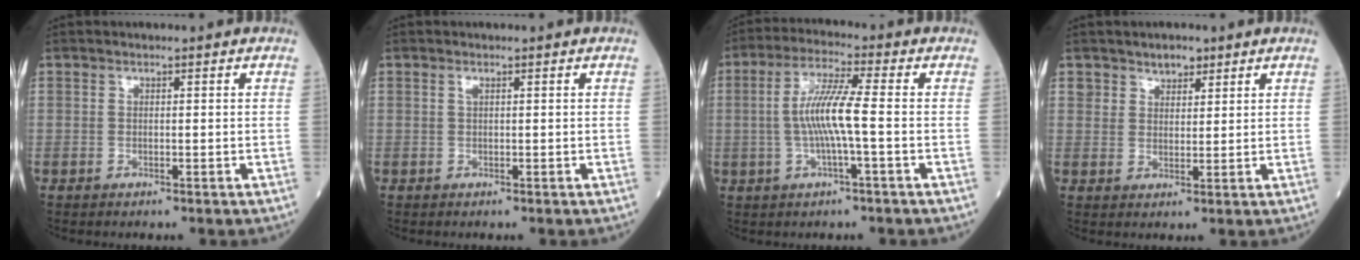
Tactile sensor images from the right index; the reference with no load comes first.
{"total": 0.6, "force": [0.3, 0.1, 0.5], "torque": [-0.014, -0.001, 0.006]}
{"total": 7.8, "force": [-0.7, 0.1, 7.8], "torque": [-0.157, 0.005, -0.017]}
{"total": 3.3, "force": [2.4, 2.0, 1.1], "torque": [-0.014, 0.001, 0.041]}